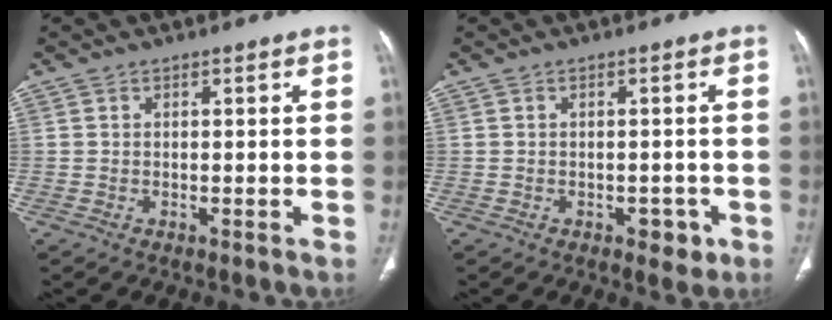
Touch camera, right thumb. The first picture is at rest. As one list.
[{"total": 3.1, "force": [-1.4, 2.0, 2.0], "torque": [-0.010, 0.004, -0.014]}]